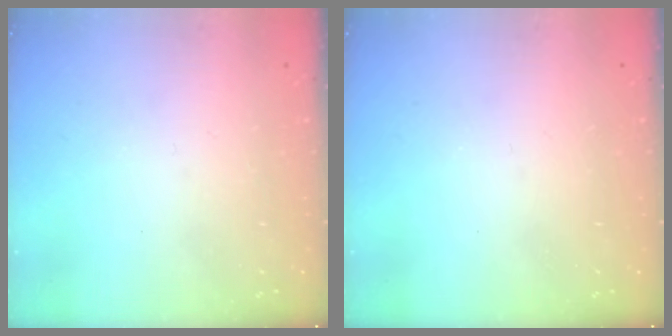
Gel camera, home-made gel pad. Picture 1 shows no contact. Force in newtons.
{"total": 0.0}